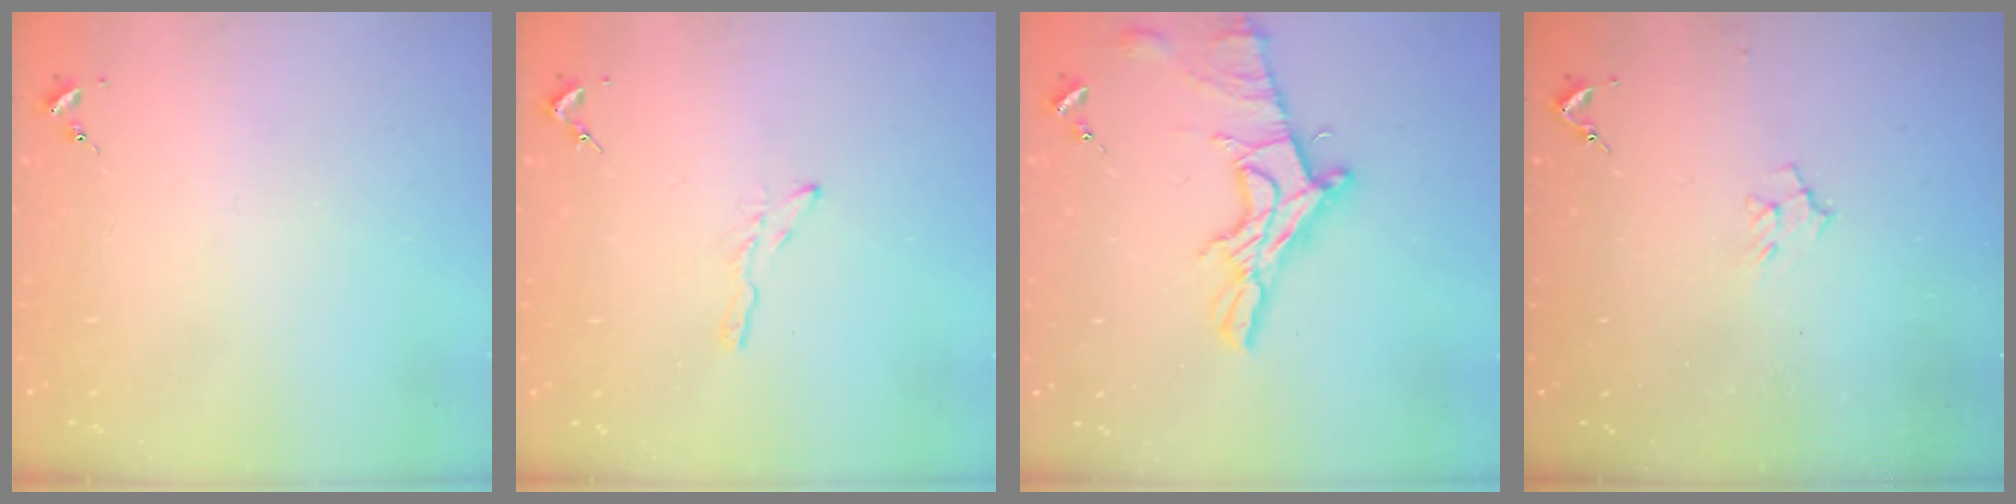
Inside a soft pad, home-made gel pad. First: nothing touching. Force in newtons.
{"total": 3.2, "press": 3.2, "slide": 0.3}
{"total": 14.1, "press": 14.1, "slide": 1.3}
{"total": 6.2, "press": 6.1, "slide": 0.9}